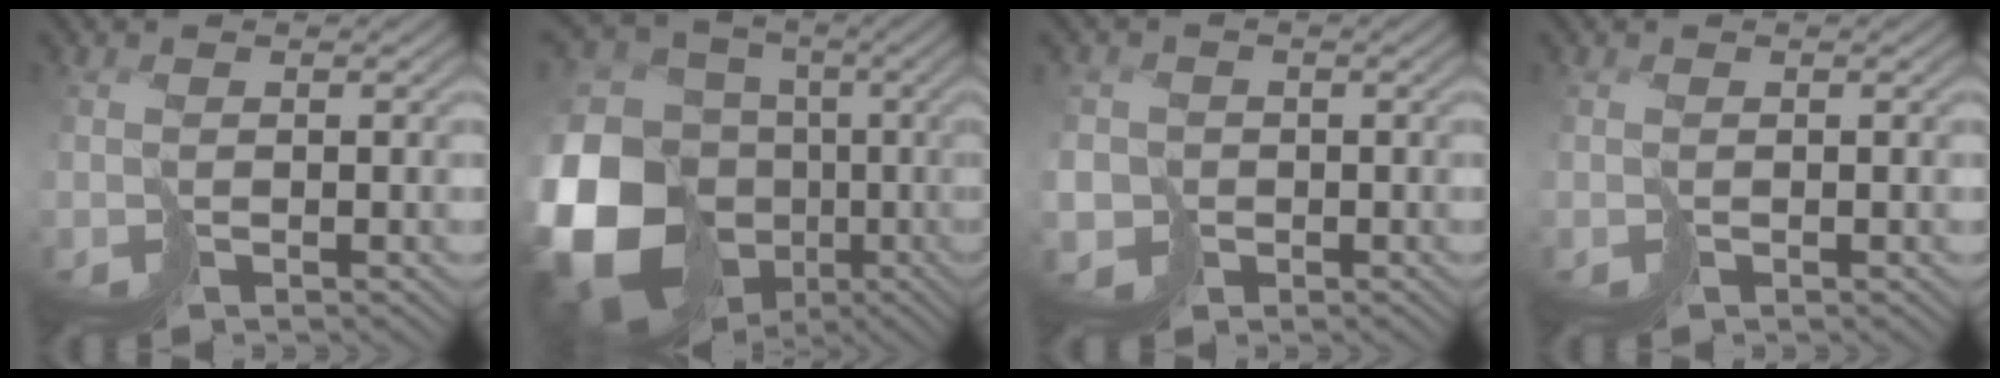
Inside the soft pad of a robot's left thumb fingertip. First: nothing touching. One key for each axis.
{"total": 20.8, "fx": -5.6, "fy": 17.6, "fz": 9.5, "tx": -0.272, "ty": -0.041, "tz": -0.110}
{"total": 3.4, "fx": -1.5, "fy": 3.1, "fz": 0.6, "tx": -0.014, "ty": -0.008, "tz": -0.042}
{"total": 0.0}